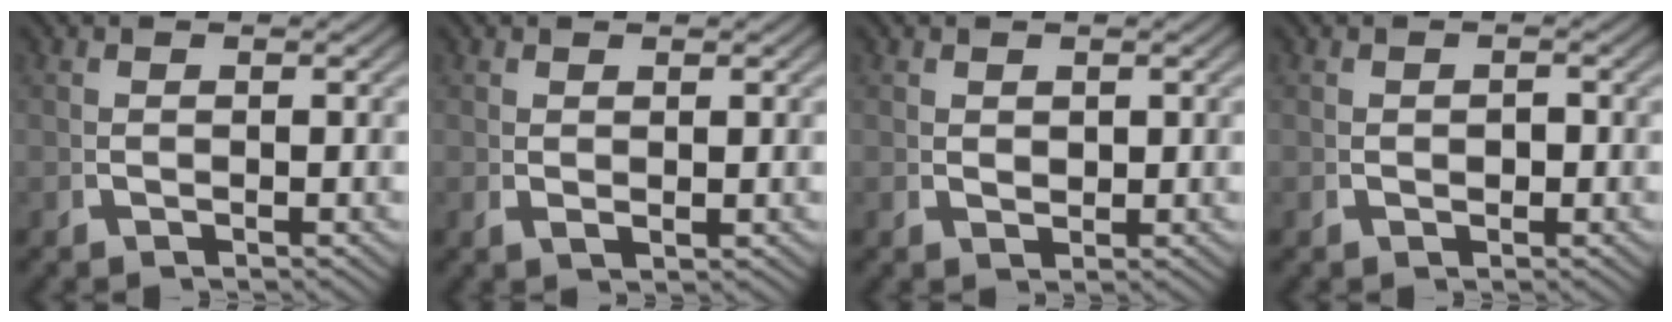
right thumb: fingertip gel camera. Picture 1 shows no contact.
{"total": 0.9, "force": [0.6, 0.3, 0.6], "torque": [-0.014, -0.002, 0.020]}
{"total": 1.3, "force": [0.8, 0.8, 0.6], "torque": [-0.011, -0.008, 0.026]}
{"total": 1.1, "force": [0.0, 0.8, 0.6], "torque": [-0.013, -0.003, 0.002]}